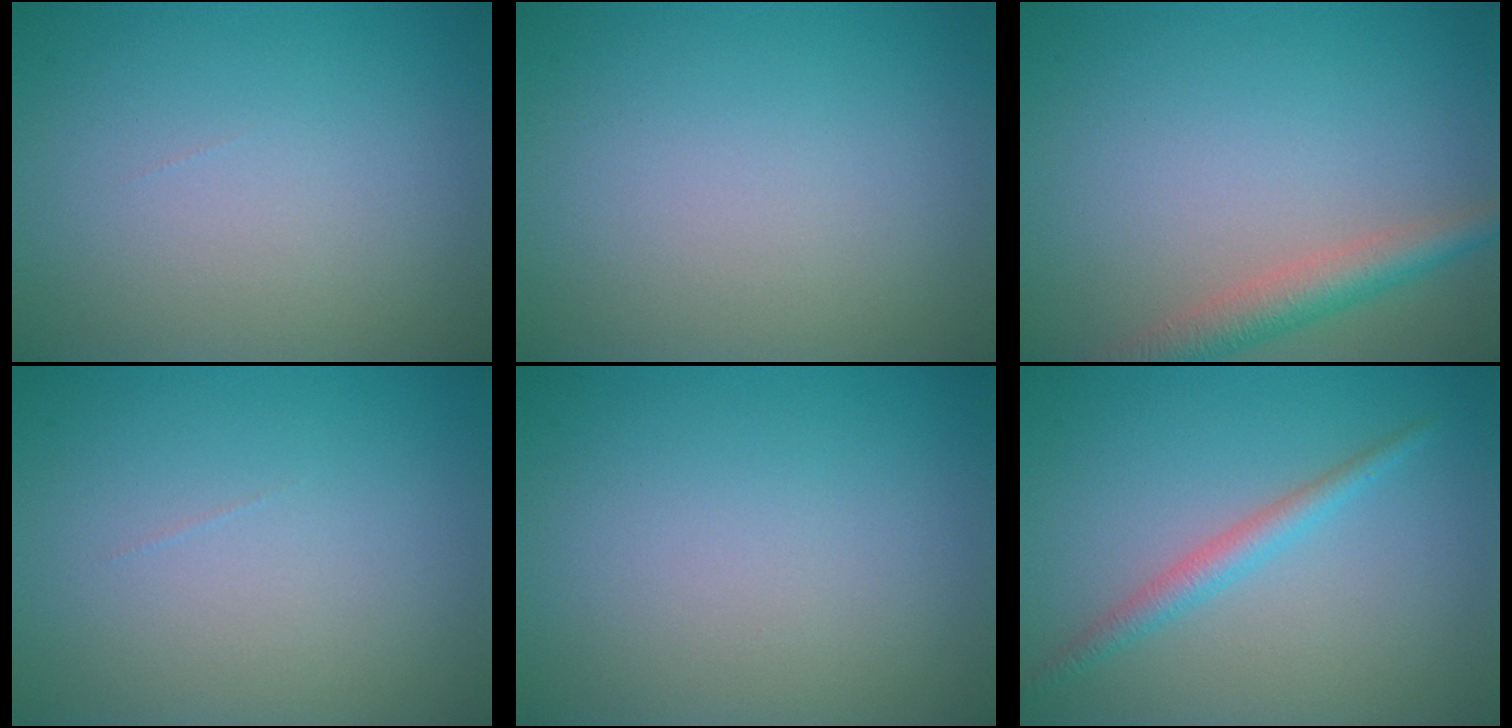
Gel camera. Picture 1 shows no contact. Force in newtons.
{"total": 0.0}
{"total": 3.5, "press": 3.5, "slide": 0.1}
{"total": 0.0}
{"total": 0.0}
{"total": 2.0, "press": 2.0, "slide": 0.1}